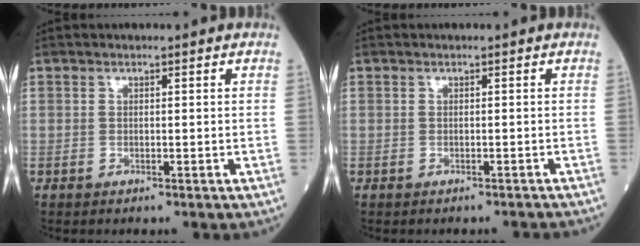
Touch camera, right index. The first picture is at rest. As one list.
[{"total": 2.1, "force": [-2.1, 0.2, 0.4], "torque": [-0.007, -0.006, -0.022]}]